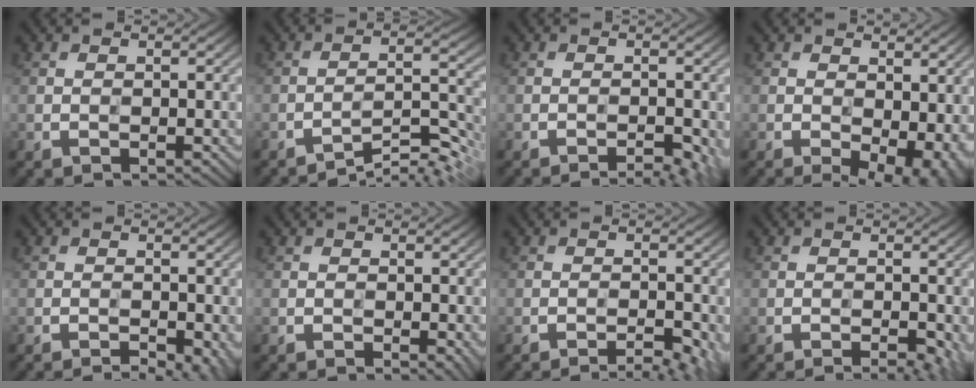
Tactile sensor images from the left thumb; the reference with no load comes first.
{"total": 6.7, "force": [-5.3, 0.9, 4.0], "torque": [-0.062, 0.011, -0.088]}
{"total": 2.8, "force": [-2.0, 0.5, 1.9], "torque": [-0.035, 0.001, -0.027]}
{"total": 8.0, "force": [-1.2, 4.5, 6.5], "torque": [-0.083, -0.015, -0.009]}
{"total": 3.8, "force": [-2.5, 1.2, 2.6], "torque": [-0.039, -0.005, -0.027]}
{"total": 1.4, "force": [-0.3, 0.6, 1.2], "torque": [-0.018, -0.007, -0.004]}
{"total": 3.5, "force": [-2.5, 0.7, 2.4], "torque": [-0.042, 0.004, -0.036]}
{"total": 2.5, "force": [-1.2, 0.6, 2.1], "torque": [-0.029, 0.000, -0.014]}